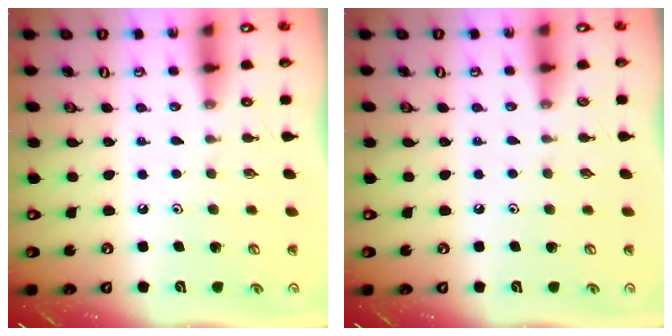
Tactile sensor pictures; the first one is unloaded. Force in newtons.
{"total": 2.8, "press": 2.8, "slide": 0.4}